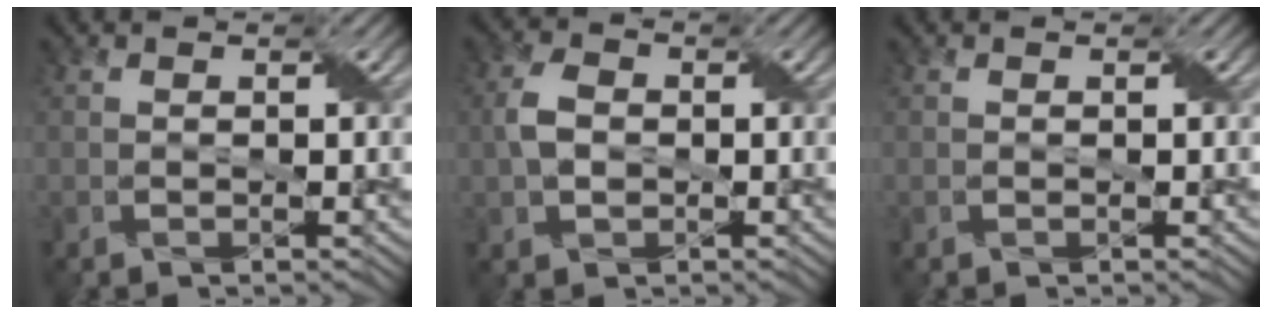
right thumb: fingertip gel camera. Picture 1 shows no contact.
{"total": 3.9, "force": [-0.1, 2.9, 2.6], "torque": [-0.065, 0.004, -0.007]}
{"total": 0.0}